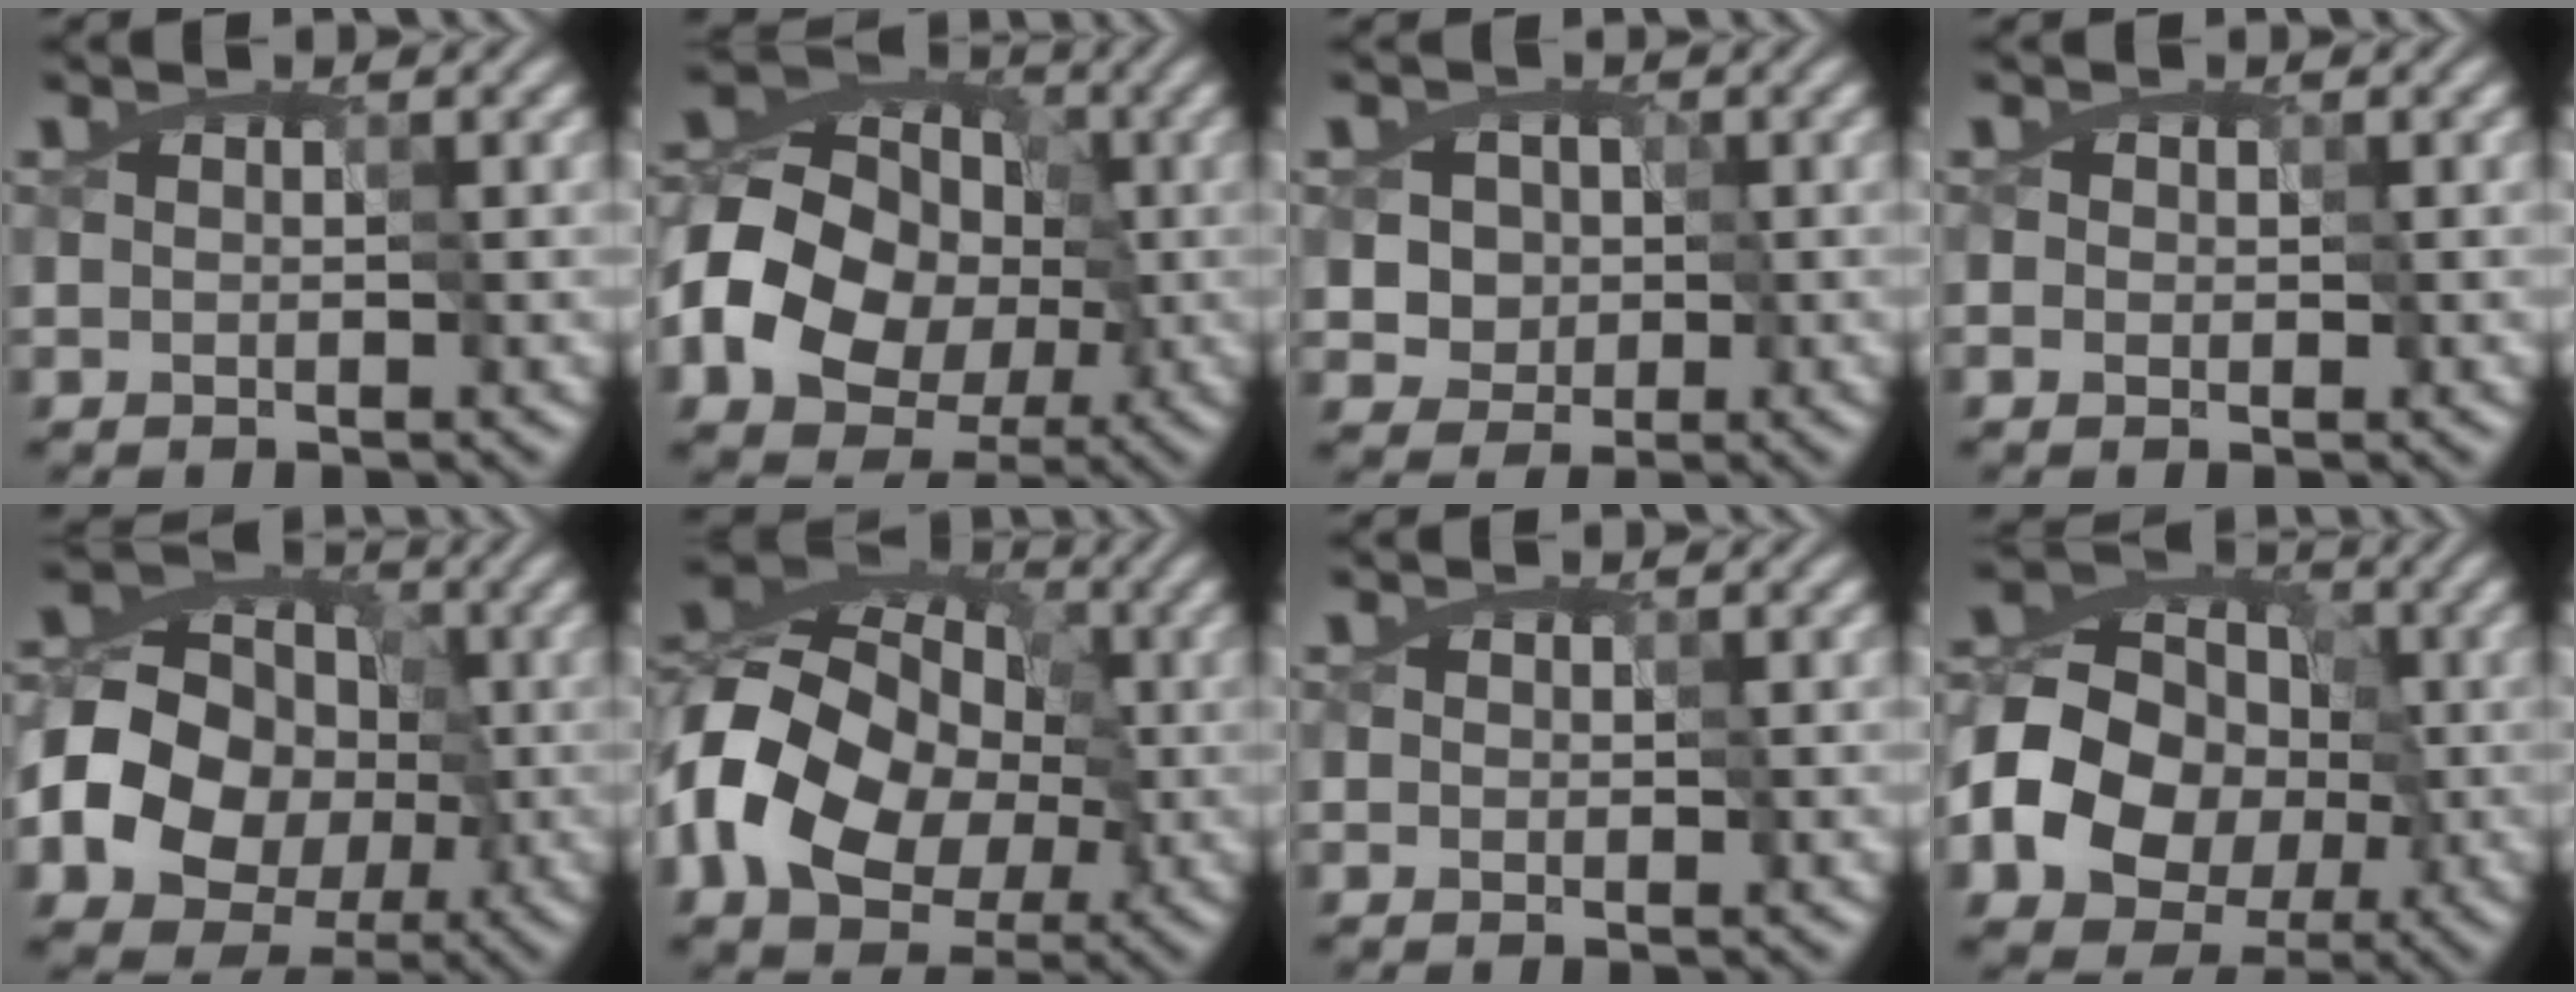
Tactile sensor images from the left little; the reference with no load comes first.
{"total": 14.2, "force": [-3.9, 11.4, 7.5], "torque": [-0.132, -0.008, -0.083]}
{"total": 3.3, "force": [-0.6, 3.1, 1.0], "torque": [-0.008, 0.000, -0.006]}
{"total": 2.0, "force": [0.8, 1.6, 0.9], "torque": [-0.028, 0.006, 0.020]}
{"total": 13.8, "force": [-3.6, 11.8, 6.3], "torque": [-0.110, -0.009, -0.076]}
{"total": 15.9, "force": [-3.9, 11.9, 9.8], "torque": [-0.178, -0.010, -0.091]}
{"total": 0.7, "force": [0.4, 0.6, 0.3], "torque": [-0.008, 0.004, 0.006]}
{"total": 12.6, "force": [-3.7, 10.4, 6.0], "torque": [-0.101, -0.014, -0.081]}